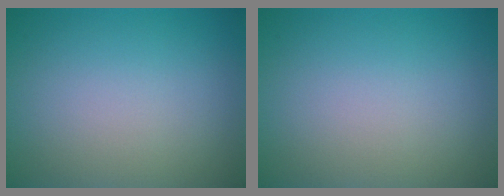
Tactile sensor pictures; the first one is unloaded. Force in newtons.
{"total": 0.0}